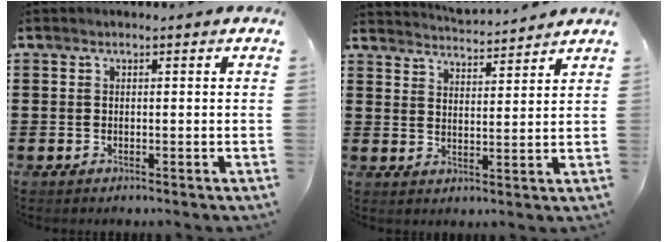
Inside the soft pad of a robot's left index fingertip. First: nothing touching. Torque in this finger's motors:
{"motor_torque": [1.60, -0.54, 0.06, 0.07]}